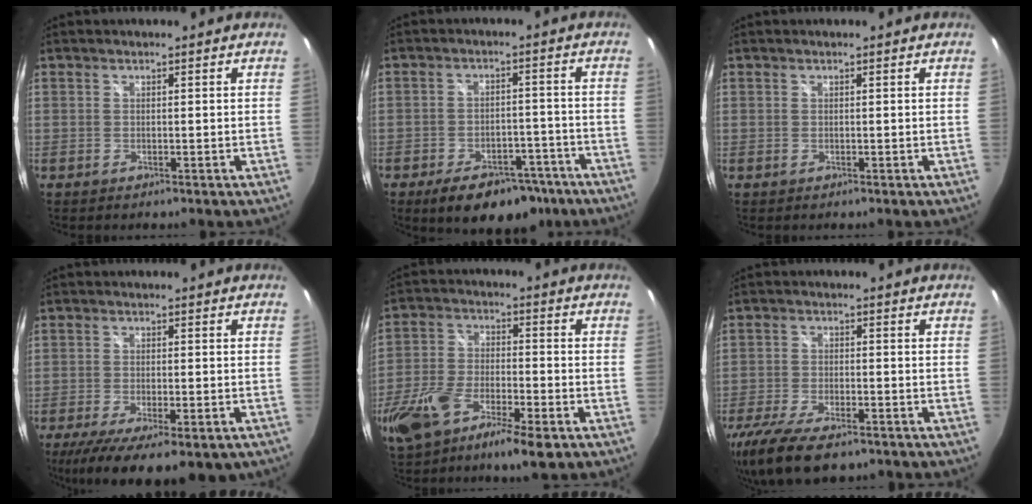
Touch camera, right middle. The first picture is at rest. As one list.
[{"total": 13.2, "force": [-9.3, 6.6, 6.6], "torque": [-0.125, 0.006, -0.121]}, {"total": 0.0}, {"total": 15.0, "force": [-9.5, 5.0, 10.5], "torque": [-0.204, -0.059, -0.140]}, {"total": 14.3, "force": [-8.4, 4.6, 10.6], "torque": [-0.230, -0.031, -0.159]}, {"total": 15.8, "force": [-11.3, 5.8, 9.4], "torque": [-0.214, -0.053, -0.192]}]